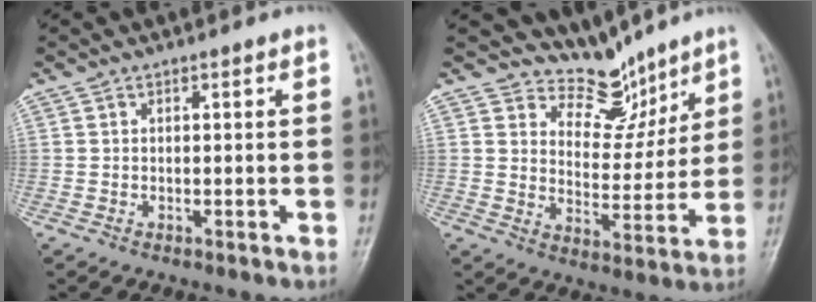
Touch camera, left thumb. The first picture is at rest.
{"total": 9.0, "force": [7.8, 4.6, 0.9], "torque": [0.026, -0.063, 0.136]}